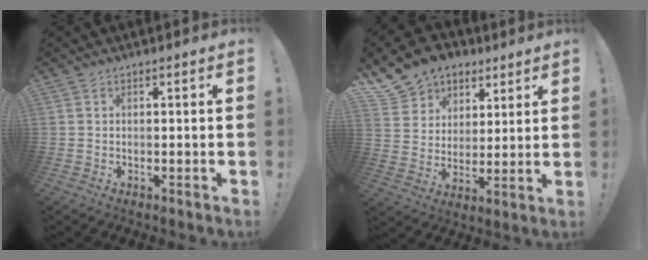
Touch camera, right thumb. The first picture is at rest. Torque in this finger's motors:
{"motor_torque": [0.01, 0.15, 0.18, 0.14, 0.05]}